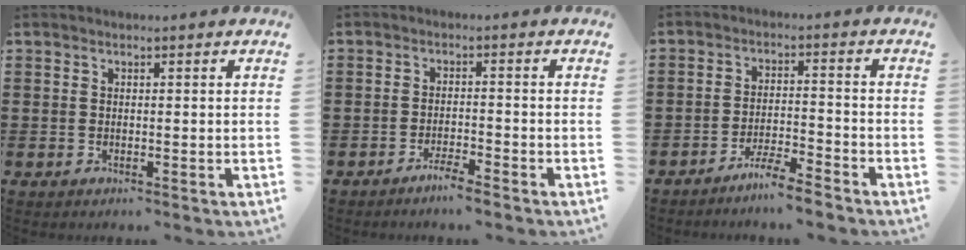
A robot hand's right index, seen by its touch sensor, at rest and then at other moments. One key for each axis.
{"total": 2.5, "fx": -2.3, "fy": -0.1, "fz": 1.0, "tx": -0.018, "ty": 0.003, "tz": -0.042}
{"total": 4.7, "fx": -4.4, "fy": -0.3, "fz": 1.7, "tx": -0.037, "ty": -0.003, "tz": -0.086}